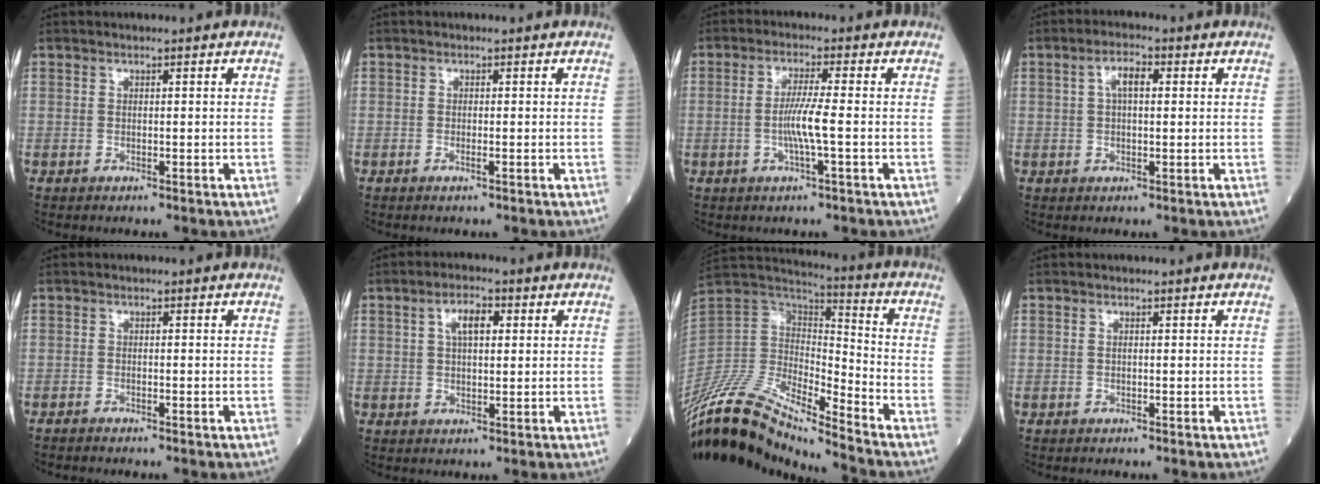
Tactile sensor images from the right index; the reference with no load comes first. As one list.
[{"total": 0.8, "force": [-0.5, 0.1, 0.5], "torque": [-0.013, 0.000, -0.009]}, {"total": 4.7, "force": [-0.9, -0.4, 4.6], "torque": [-0.095, -0.003, -0.019]}, {"total": 3.7, "force": [0.9, 1.4, 3.4], "torque": [-0.068, 0.015, 0.016]}, {"total": 1.4, "force": [-1.3, 0.1, 0.5], "torque": [-0.012, -0.003, -0.020]}, {"total": 4.6, "force": [1.5, 1.9, 3.9], "torque": [-0.074, 0.011, 0.026]}, {"total": 19.4, "force": [-17.0, 2.2, 9.1], "torque": [-0.191, 0.028, -0.324]}, {"total": 0.0}]